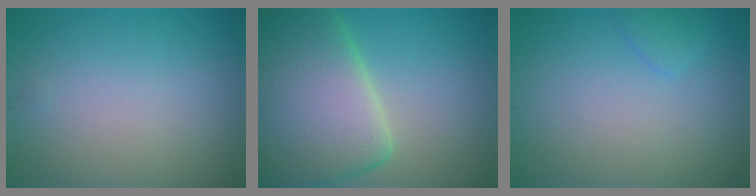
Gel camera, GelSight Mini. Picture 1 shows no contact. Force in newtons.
{"total": 11.8, "press": 11.7, "slide": 1.1}
{"total": 1.1, "press": 1.1, "slide": 0.0}